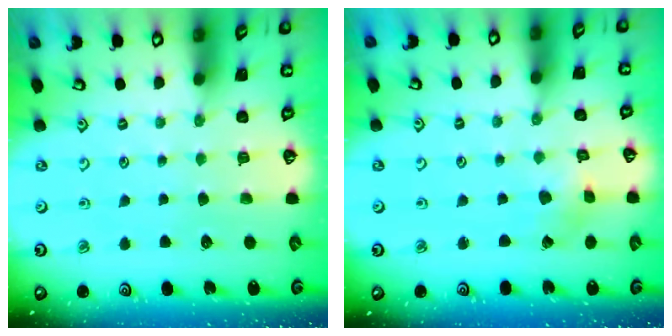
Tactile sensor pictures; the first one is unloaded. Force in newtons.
{"total": 1.6, "press": 1.6, "slide": 0.0}